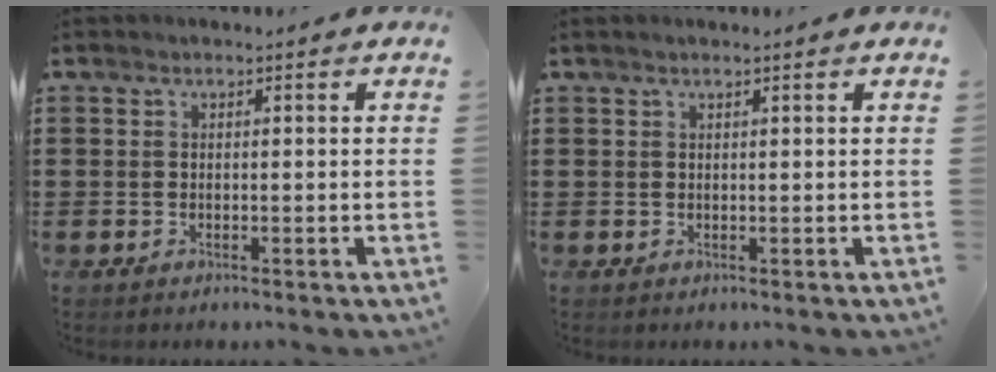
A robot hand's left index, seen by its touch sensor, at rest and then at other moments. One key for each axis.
{"total": 0.6, "fx": 0.4, "fy": -0.1, "fz": 0.4, "tx": -0.007, "ty": 0.000, "tz": 0.009}